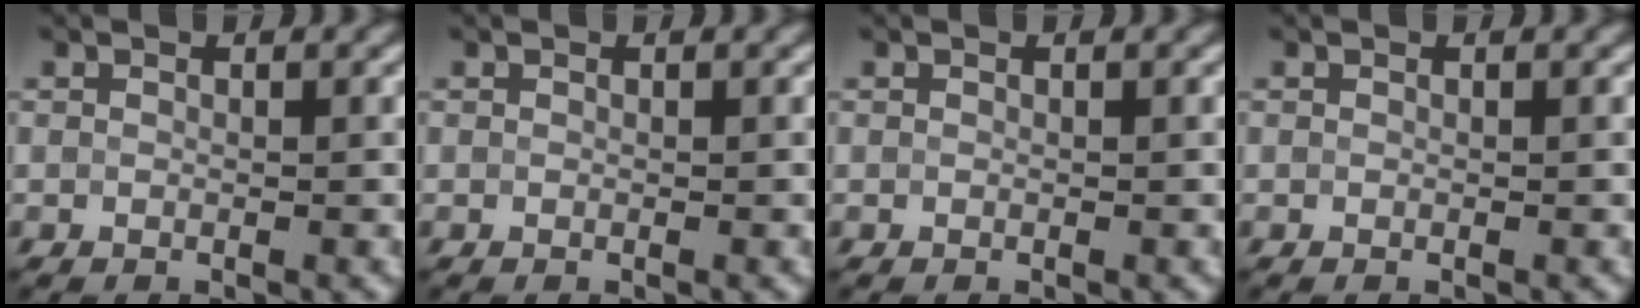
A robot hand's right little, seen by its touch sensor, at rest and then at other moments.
{"total": 0.0}
{"total": 0.0}
{"total": 0.0}